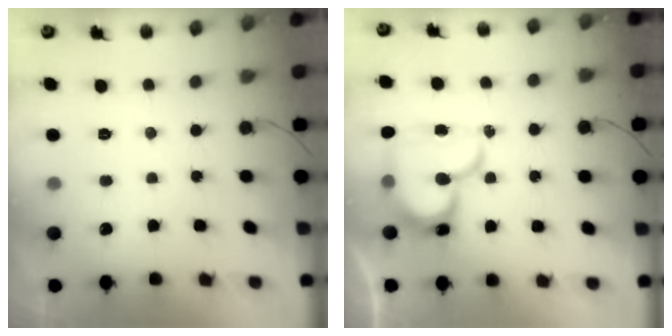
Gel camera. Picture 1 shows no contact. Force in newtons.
{"total": 17.4, "press": 17.3, "slide": 1.7}